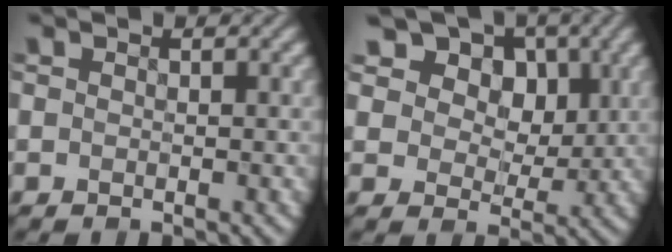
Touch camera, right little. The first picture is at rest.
{"total": 12.9, "force": [7.0, 8.7, 6.5], "torque": [-0.125, 0.017, 0.109]}